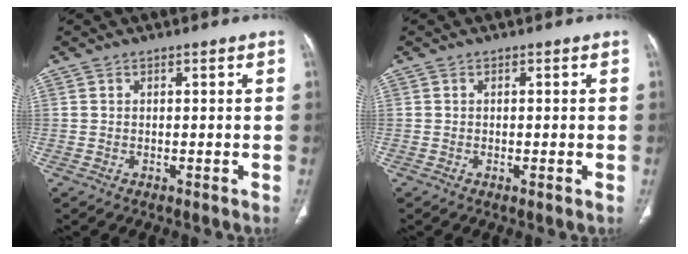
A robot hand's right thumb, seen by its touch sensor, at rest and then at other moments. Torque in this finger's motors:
{"motor_torque": [-0.18, -0.01, -0.48, 0.02, -0.02]}